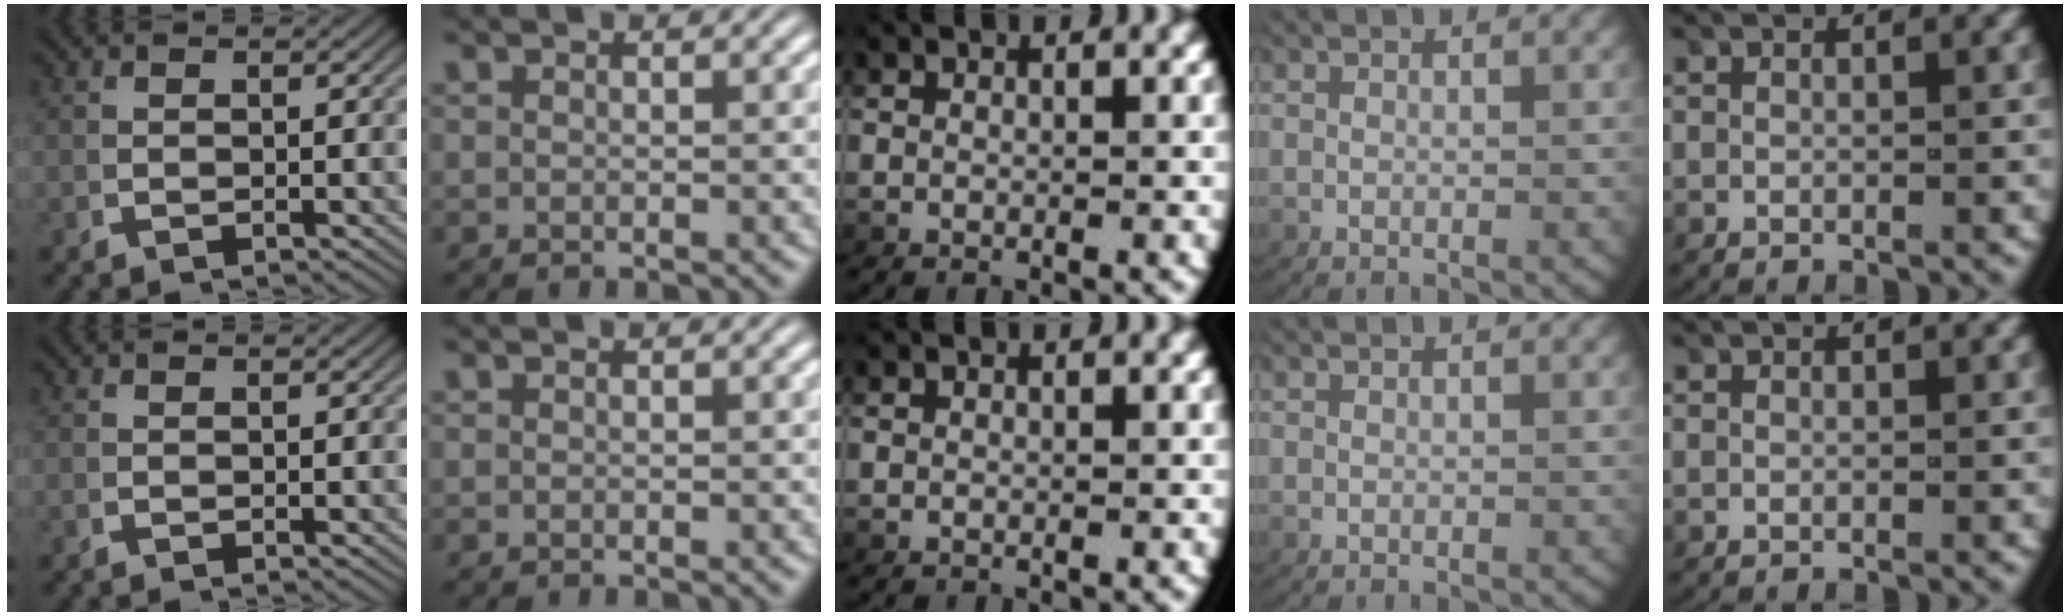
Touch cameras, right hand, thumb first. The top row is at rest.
{}